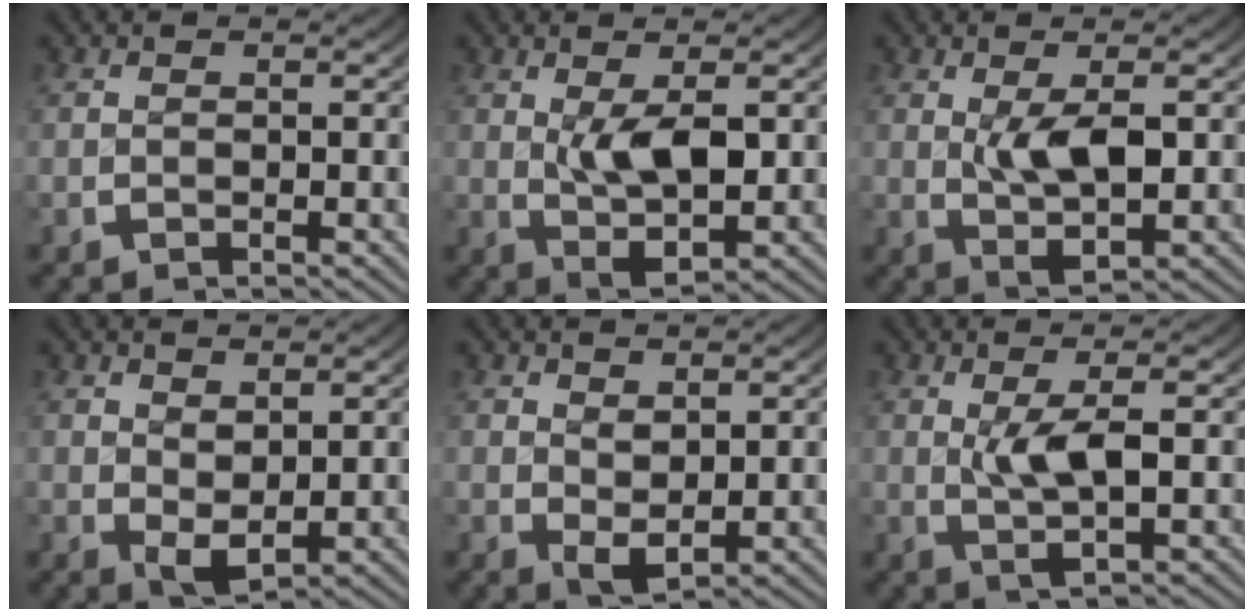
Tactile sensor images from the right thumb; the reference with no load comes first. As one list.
[{"total": 5.3, "force": [0.4, 2.8, 4.5], "torque": [-0.085, -0.018, 0.014]}, {"total": 4.9, "force": [0.3, 2.3, 4.2], "torque": [-0.080, -0.014, 0.010]}, {"total": 2.8, "force": [0.5, 2.1, 1.8], "torque": [-0.037, -0.018, 0.021]}, {"total": 2.5, "force": [0.7, 1.8, 1.6], "torque": [-0.031, -0.015, 0.022]}, {"total": 4.0, "force": [0.5, 1.3, 3.8], "torque": [-0.072, -0.009, 0.013]}]